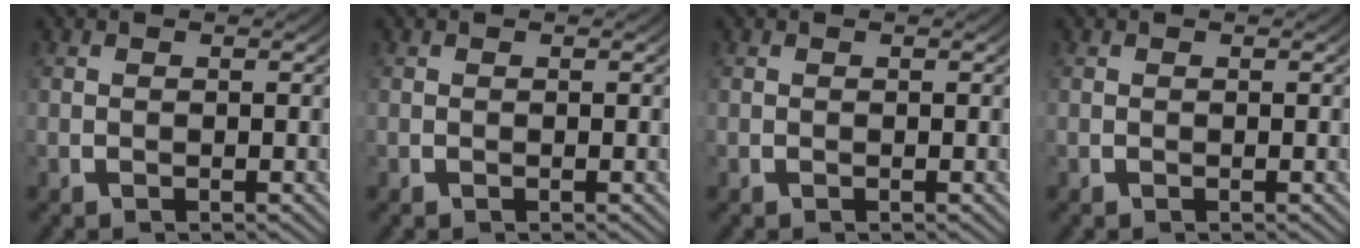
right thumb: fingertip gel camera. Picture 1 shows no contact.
{"total": 0.0}
{"total": 0.0}
{"total": 0.0}